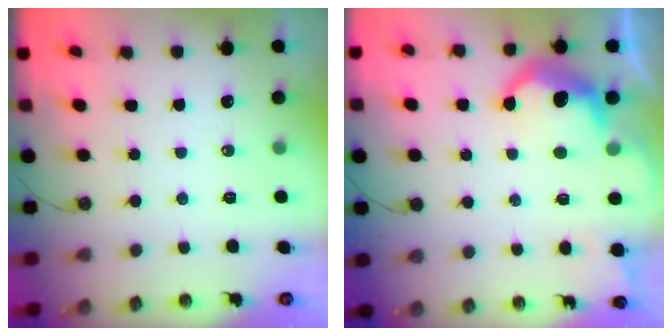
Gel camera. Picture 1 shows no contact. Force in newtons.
{"total": 11.5, "press": 11.4, "slide": 1.1}